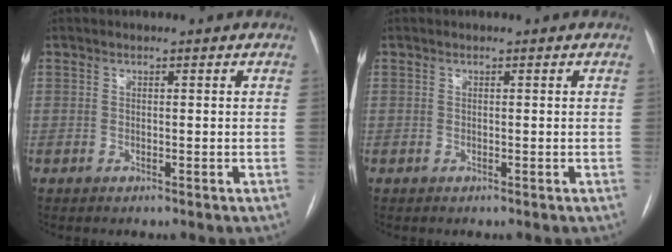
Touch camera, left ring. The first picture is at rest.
{"total": 0.0}